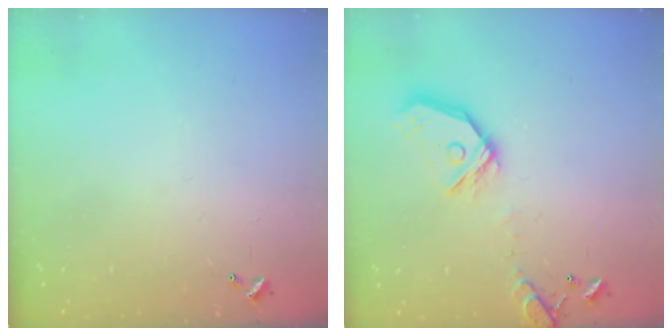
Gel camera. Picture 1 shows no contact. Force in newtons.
{"total": 16.5, "press": 16.3, "slide": 2.4}